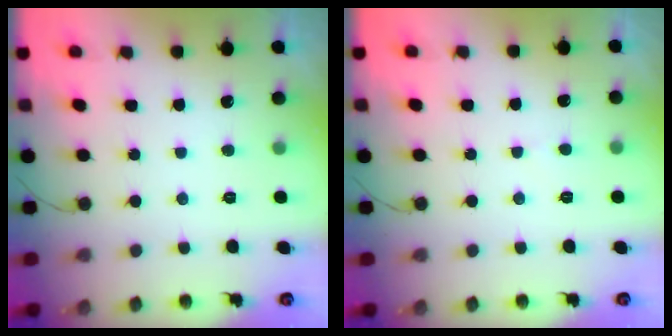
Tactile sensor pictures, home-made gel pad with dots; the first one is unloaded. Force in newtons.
{"total": 2.5, "press": 2.5, "slide": 0.2}